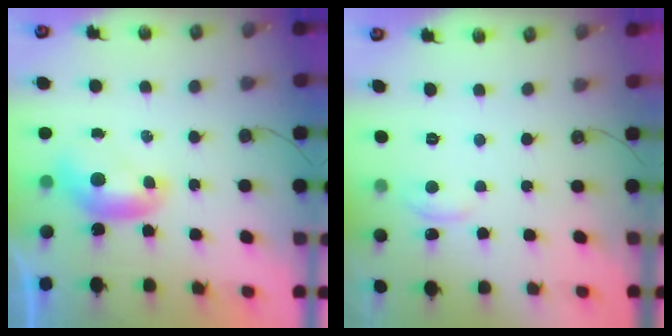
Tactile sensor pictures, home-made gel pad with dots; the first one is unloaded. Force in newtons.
{"total": 2.6, "press": 2.6, "slide": 0.1}